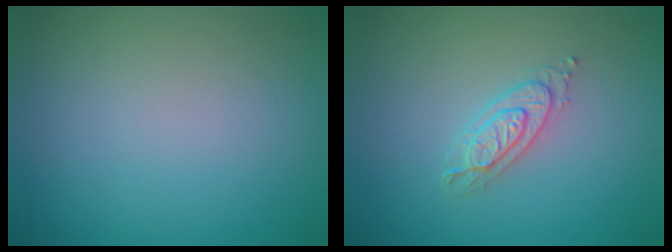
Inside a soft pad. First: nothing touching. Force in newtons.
{"total": 2.2, "press": 2.2, "slide": 0.3}